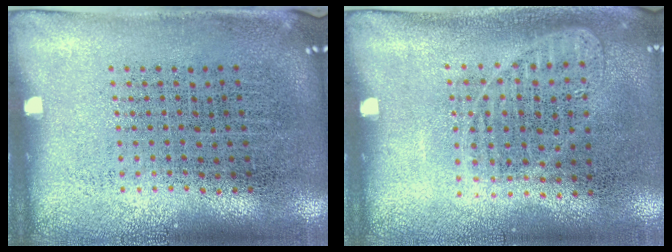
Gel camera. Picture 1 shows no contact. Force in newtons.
{"total": 0.9, "press": 0.9, "slide": 0.2}